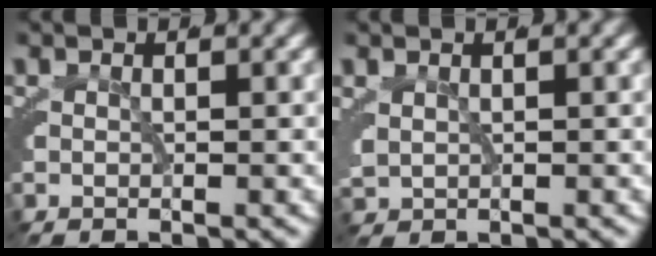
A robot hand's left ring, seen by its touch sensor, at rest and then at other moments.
{"total": 1.2, "force": [0.4, 1.1, 0.3], "torque": [-0.019, -0.011, 0.017]}